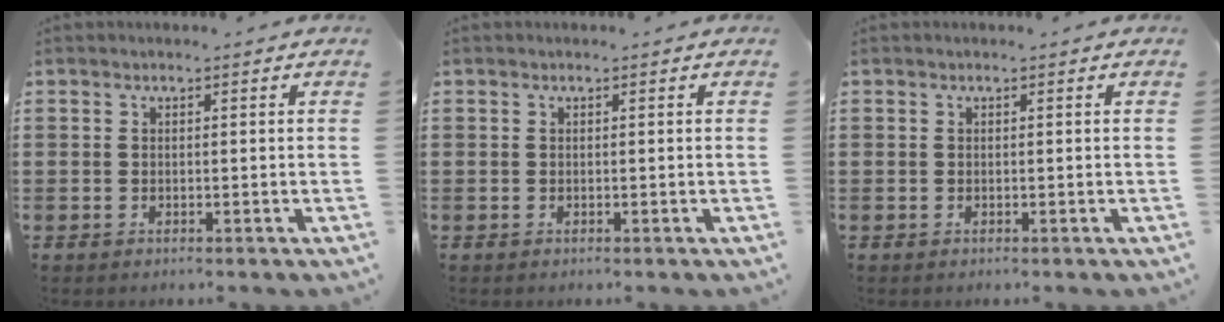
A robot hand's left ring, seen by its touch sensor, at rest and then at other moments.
{"total": 0.0}
{"total": 0.0}